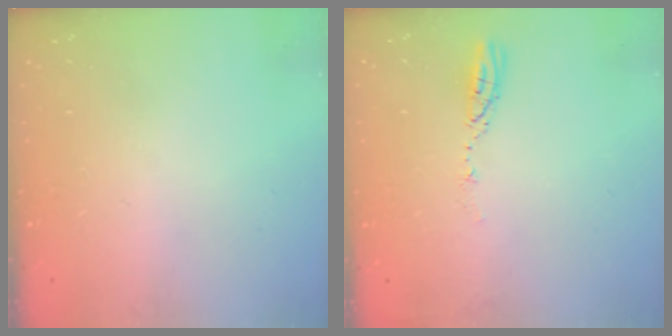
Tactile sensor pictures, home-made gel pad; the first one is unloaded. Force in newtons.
{"total": 3.5, "press": 3.5, "slide": 0.3}